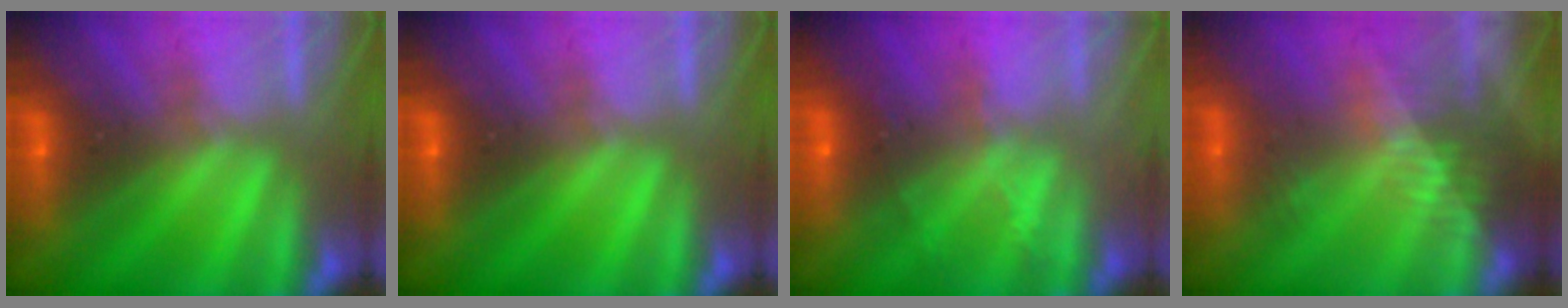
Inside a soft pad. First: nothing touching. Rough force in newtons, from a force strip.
{"total": 0.0}
{"total": 2.2}
{"total": 2.4}